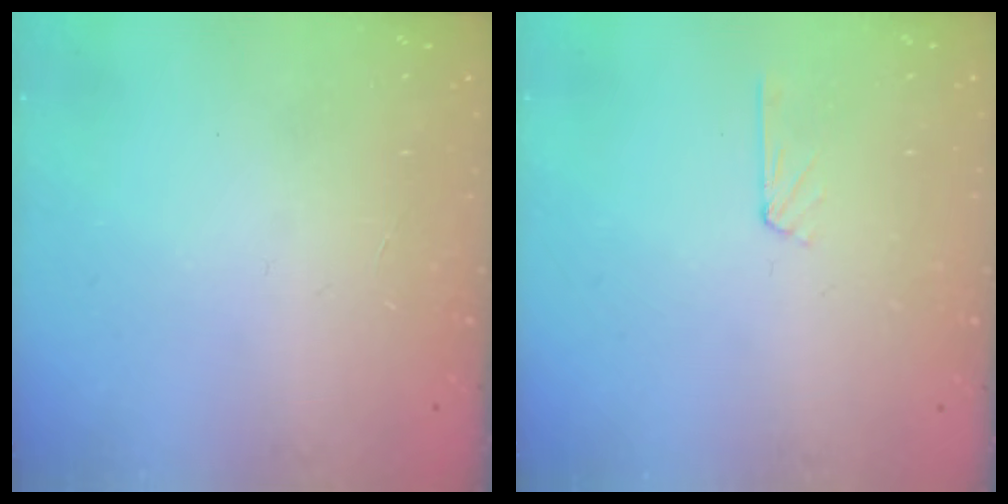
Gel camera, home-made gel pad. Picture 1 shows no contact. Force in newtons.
{"total": 2.9, "press": 2.9, "slide": 0.3}